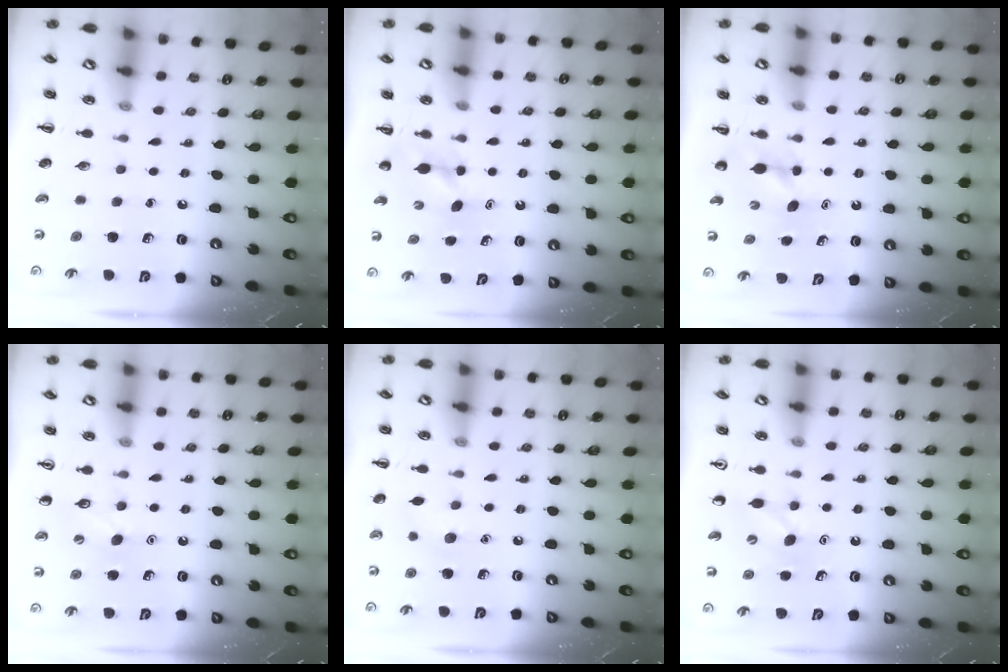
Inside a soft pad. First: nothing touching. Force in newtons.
{"total": 4.0, "press": 3.8, "slide": 1.0}
{"total": 4.0, "press": 3.8, "slide": 1.0}
{"total": 6.4, "press": 6.2, "slide": 1.7}
{"total": 6.1, "press": 5.9, "slide": 1.4}
{"total": 4.1, "press": 4.0, "slide": 1.1}